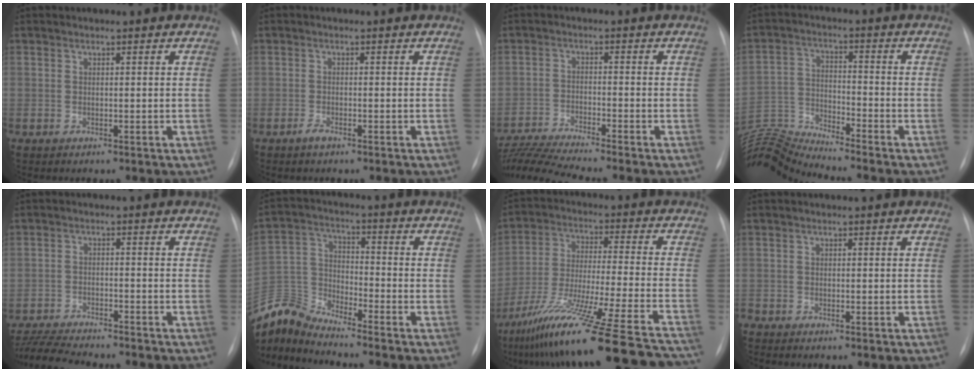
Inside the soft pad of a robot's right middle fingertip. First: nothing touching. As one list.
[{"total": 1.0, "force": [-0.7, 0.2, 0.7], "torque": [-0.017, -0.001, -0.013]}, {"total": 10.3, "force": [-9.2, -1.8, 4.1], "torque": [-0.076, -0.020, -0.163]}, {"total": 10.2, "force": [-9.9, -2.7, 0.5], "torque": [-0.020, 0.015, -0.190]}, {"total": 11.0, "force": [-10.1, 0.9, 4.4], "torque": [-0.075, -0.008, -0.159]}, {"total": 9.7, "force": [-9.7, -0.6, 0.7], "torque": [-0.029, 0.017, -0.195]}, {"total": 27.2, "force": [-22.6, -1.5, 15.0], "torque": [-0.203, -0.053, -0.356]}, {"total": 0.5, "force": [-0.5, 0.1, -0.1], "torque": [0.004, 0.000, -0.011]}]